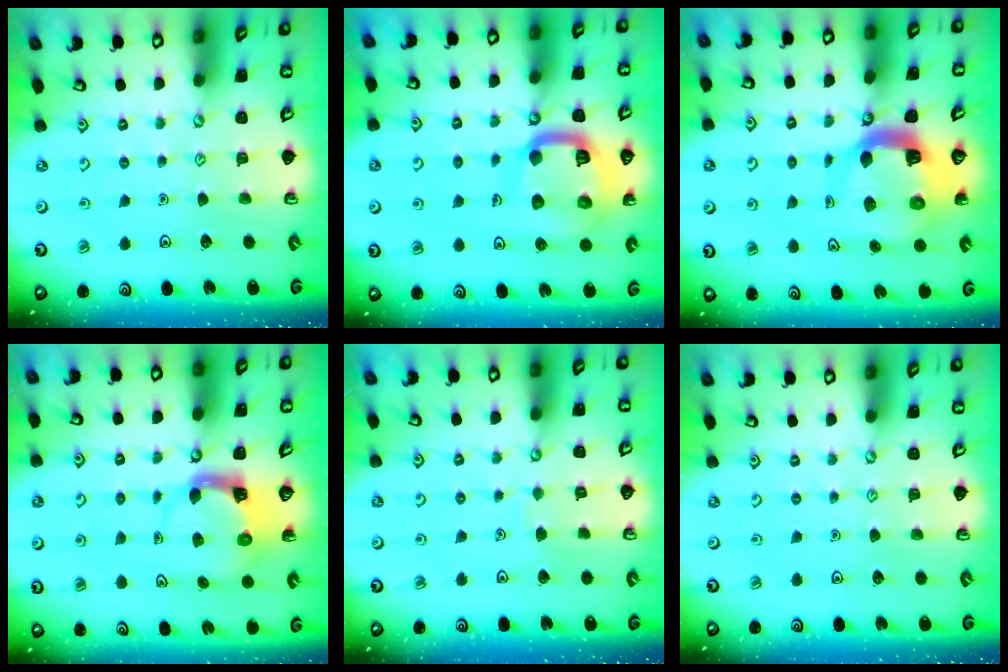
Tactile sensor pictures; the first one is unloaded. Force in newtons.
{"total": 17.3, "press": 17.2, "slide": 1.8}
{"total": 11.1, "press": 11.0, "slide": 1.5}
{"total": 3.9, "press": 3.9, "slide": 0.4}
{"total": 2.6, "press": 2.6, "slide": 0.1}
{"total": 0.0}